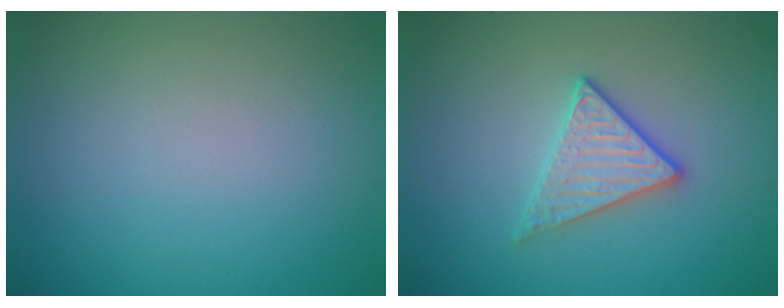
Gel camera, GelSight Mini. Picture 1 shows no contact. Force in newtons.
{"total": 2.8, "press": 2.7, "slide": 0.8}